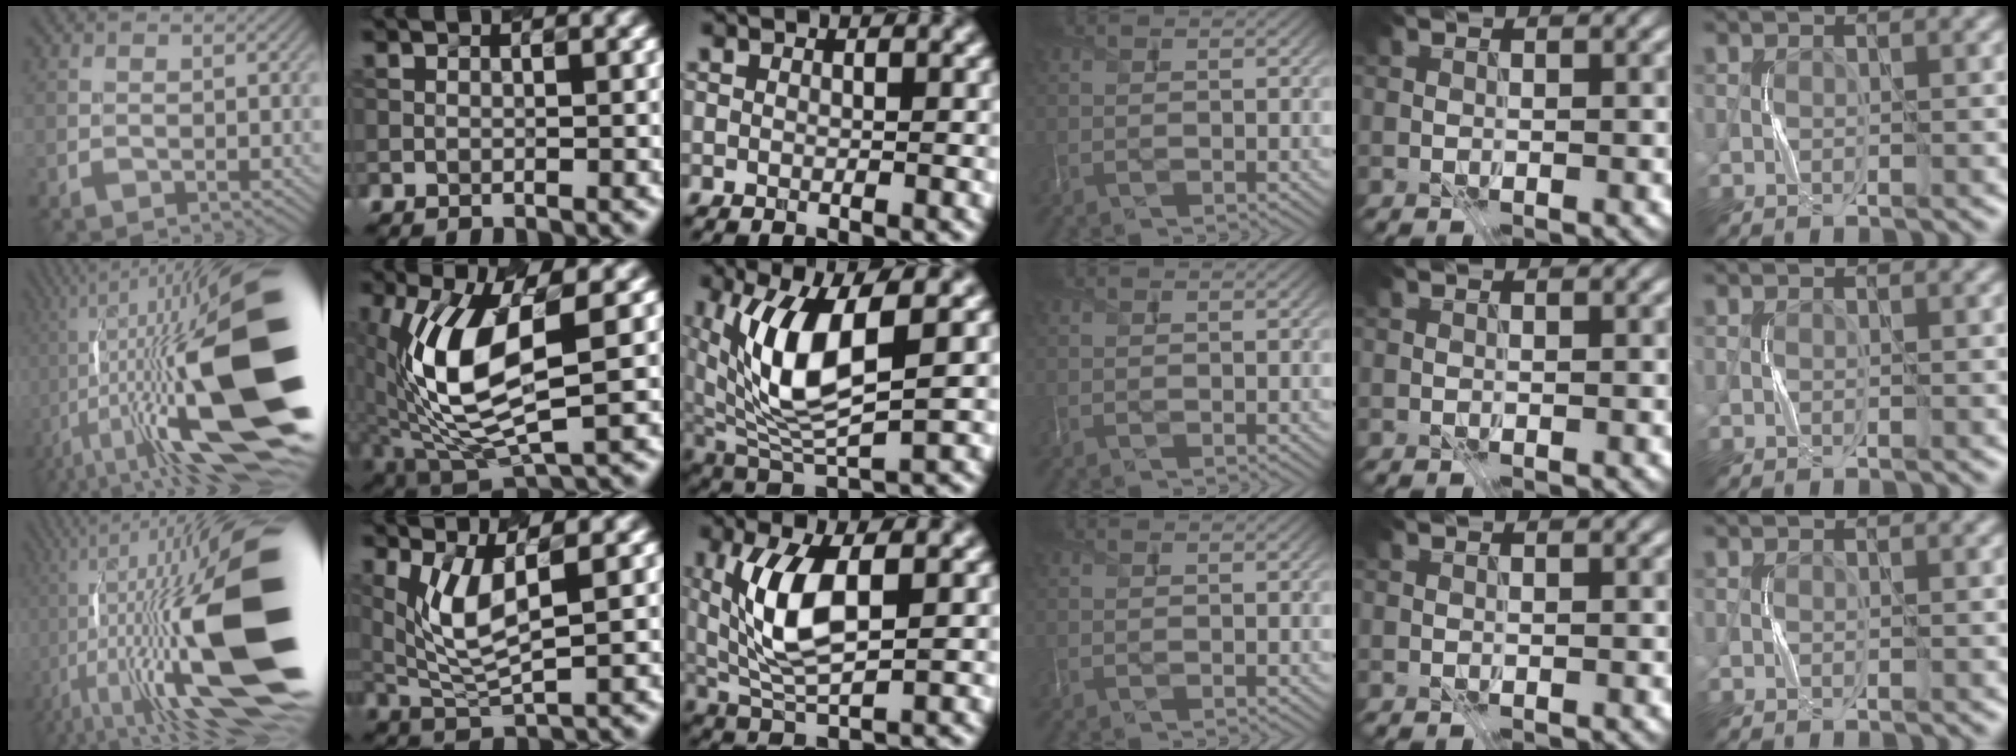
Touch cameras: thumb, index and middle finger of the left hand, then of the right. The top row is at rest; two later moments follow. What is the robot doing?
{"motion": "press", "object": "grip strengthener"}